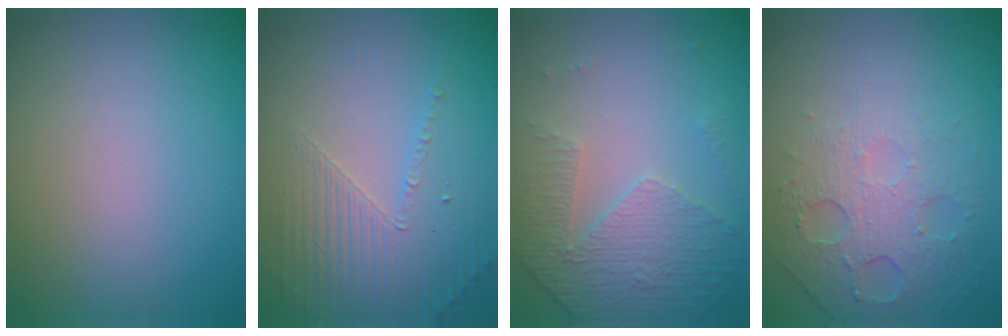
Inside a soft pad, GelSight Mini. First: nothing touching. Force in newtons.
{"total": 5.2, "press": 3.2, "slide": 4.0}
{"total": 4.8, "press": 3.3, "slide": 3.6}
{"total": 5.2, "press": 3.3, "slide": 3.9}